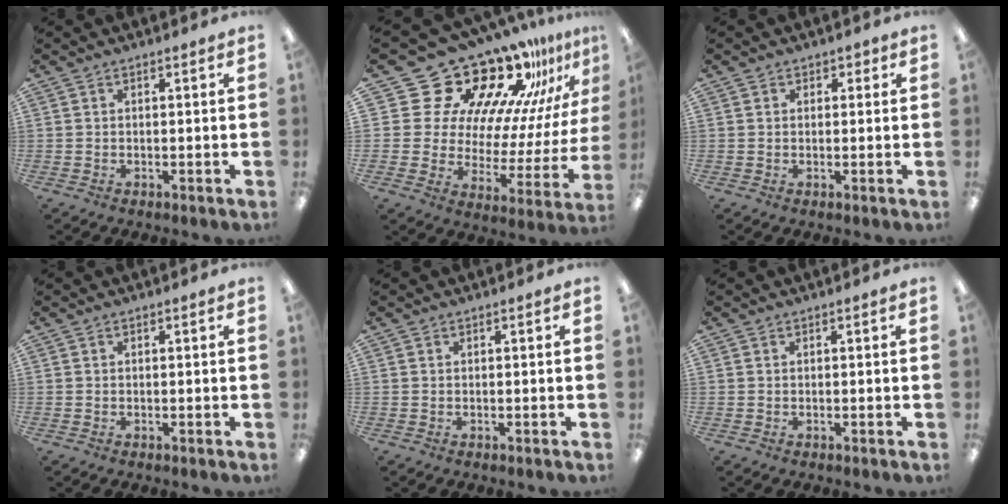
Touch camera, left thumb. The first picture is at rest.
{"total": 24.0, "force": [19.0, 12.4, 8.1], "torque": [-0.107, -0.165, 0.344]}
{"total": 1.3, "force": [0.4, 1.2, 0.3], "torque": [0.001, 0.001, 0.005]}
{"total": 0.0}
{"total": 0.0}
{"total": 0.0}